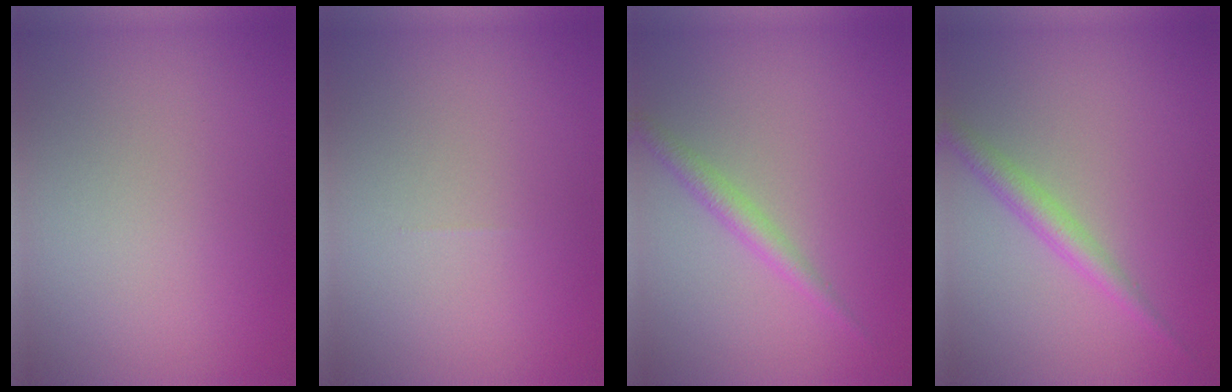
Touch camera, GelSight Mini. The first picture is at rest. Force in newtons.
{"total": 0.0}
{"total": 1.9, "press": 1.9, "slide": 0.1}
{"total": 2.4, "press": 2.4, "slide": 0.1}